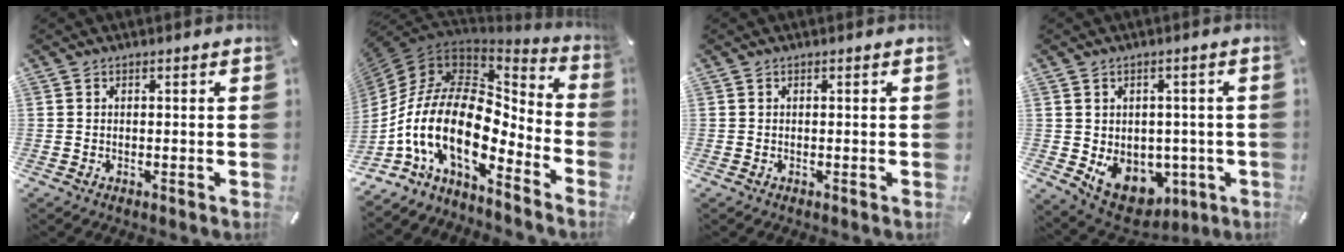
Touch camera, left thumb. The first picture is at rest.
{"total": 20.3, "force": [-5.6, 11.0, 16.1], "torque": [-0.361, -0.021, -0.103]}
{"total": 0.0}
{"total": 10.0, "force": [-2.2, 8.8, 4.4], "torque": [-0.041, 0.000, -0.027]}